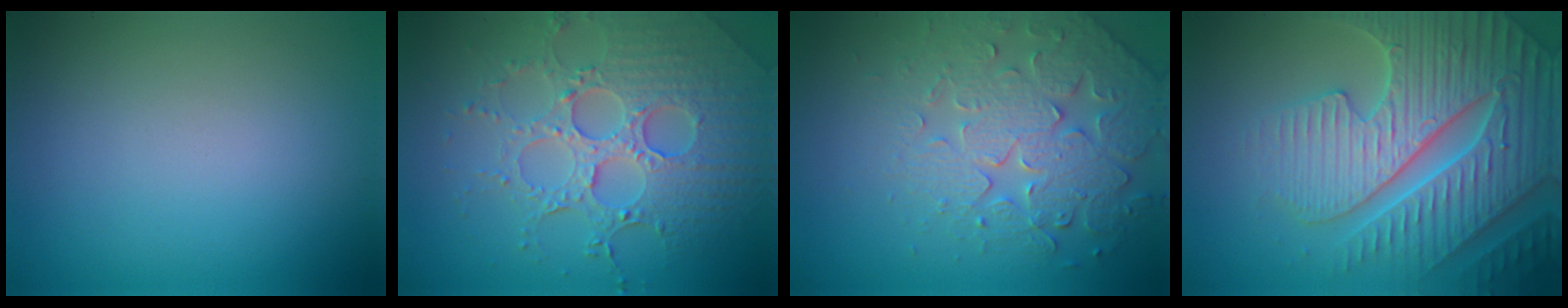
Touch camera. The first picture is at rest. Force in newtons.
{"total": 6.6, "press": 5.3, "slide": 4.0}
{"total": 5.0, "press": 4.8, "slide": 1.5}
{"total": 7.6, "press": 7.4, "slide": 1.7}